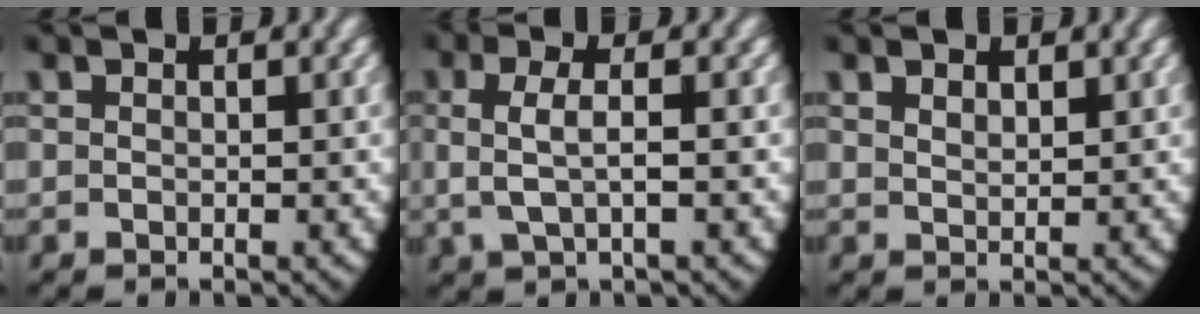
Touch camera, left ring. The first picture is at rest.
{"total": 3.6, "force": [0.7, 1.9, 3.1], "torque": [-0.076, -0.001, 0.016]}
{"total": 1.3, "force": [1.2, 0.2, 0.4], "torque": [-0.012, -0.013, 0.033]}